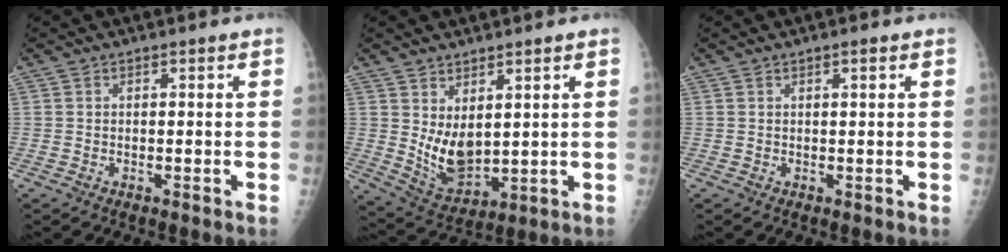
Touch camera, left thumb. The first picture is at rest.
{"total": 8.7, "force": [2.5, 4.9, 6.7], "torque": [-0.103, -0.036, 0.066]}
{"total": 1.1, "force": [0.6, 0.2, 0.9], "torque": [-0.014, 0.000, 0.008]}